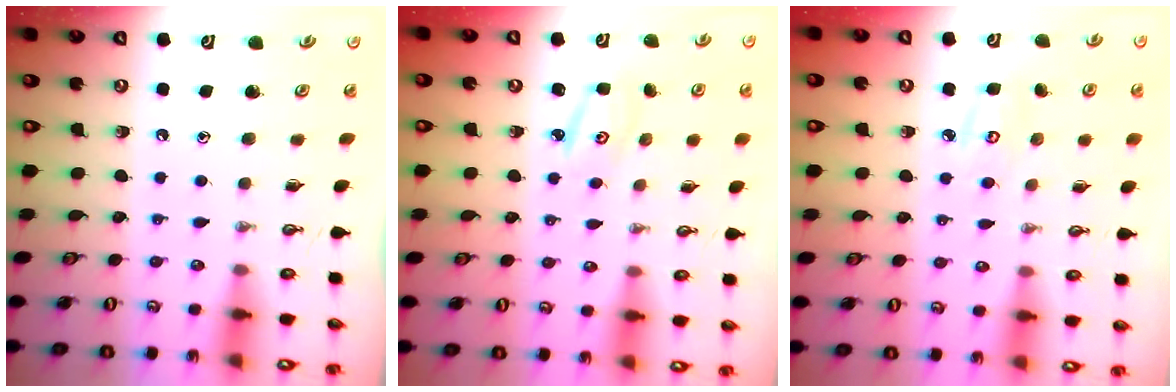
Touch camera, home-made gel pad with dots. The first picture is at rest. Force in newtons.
{"total": 2.4, "press": 2.4, "slide": 0.2}
{"total": 5.9, "press": 5.9, "slide": 0.6}